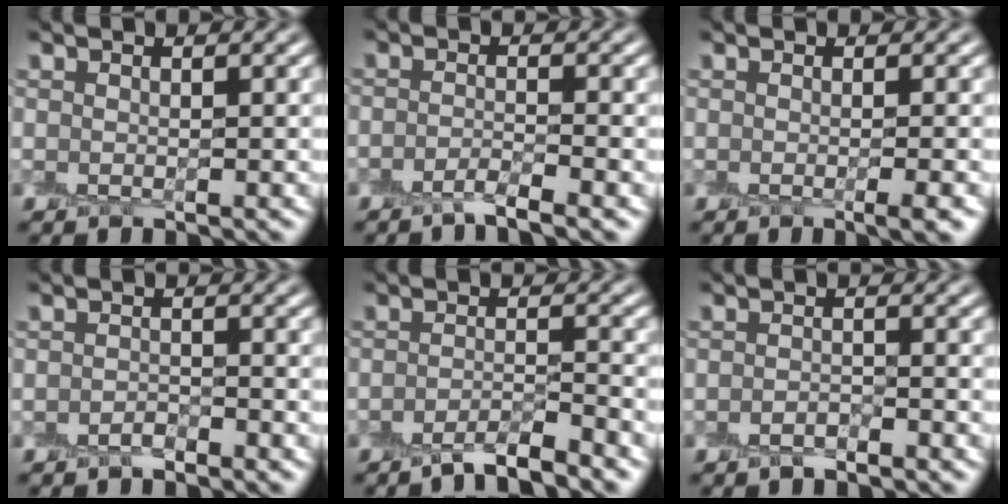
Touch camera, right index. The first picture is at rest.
{"total": 1.6, "force": [-1.4, 0.0, 0.8], "torque": [-0.015, 0.000, -0.037]}
{"total": 1.9, "force": [-0.6, 0.3, 1.8], "torque": [-0.021, -0.006, -0.012]}
{"total": 0.8, "force": [-0.8, 0.2, -0.1], "torque": [0.002, 0.007, -0.017]}
{"total": 3.1, "force": [-2.6, 0.3, 1.6], "torque": [-0.022, 0.003, -0.052]}
{"total": 1.1, "force": [-1.1, 0.2, 0.1], "torque": [-0.003, 0.005, -0.023]}